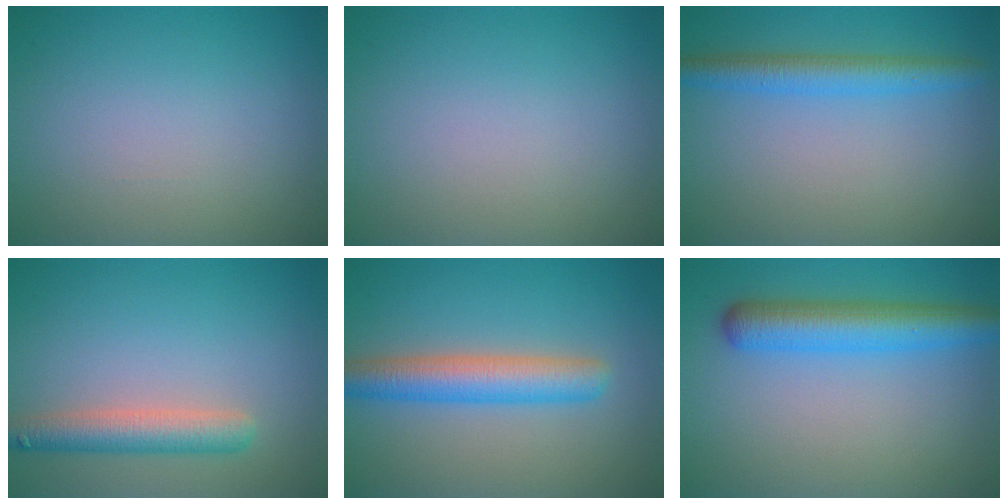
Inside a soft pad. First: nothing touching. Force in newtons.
{"total": 0.0}
{"total": 3.4, "press": 3.4, "slide": 0.2}
{"total": 3.9, "press": 3.9, "slide": 0.1}
{"total": 4.8, "press": 4.8, "slide": 0.1}
{"total": 5.3, "press": 5.3, "slide": 0.2}